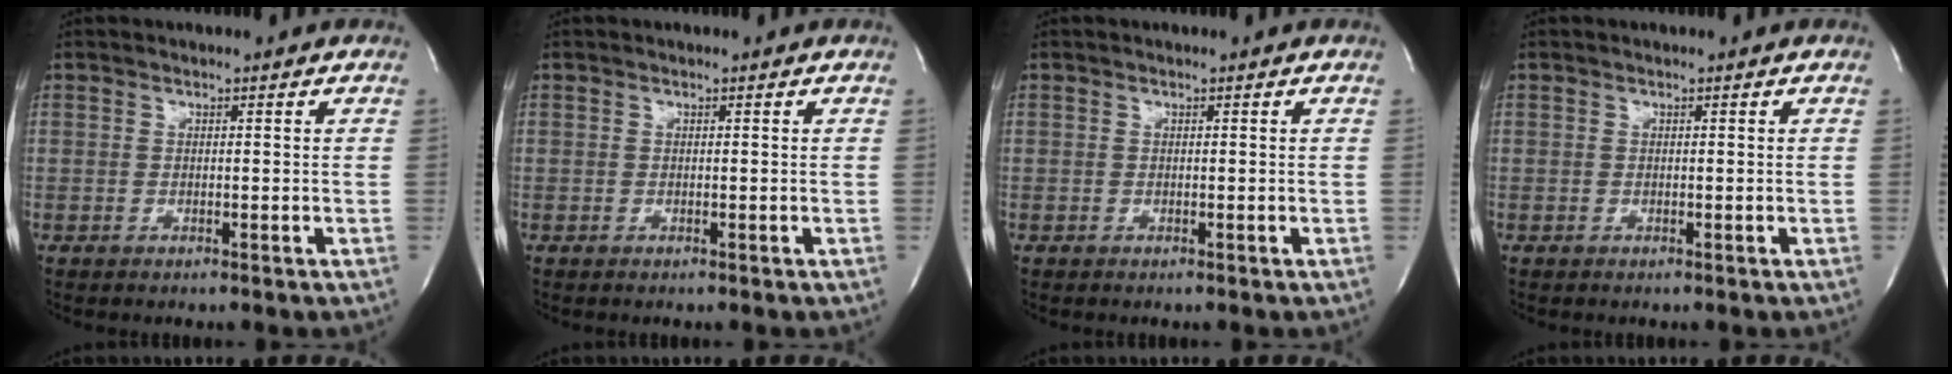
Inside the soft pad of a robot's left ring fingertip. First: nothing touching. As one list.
[{"total": 0.0}, {"total": 0.0}, {"total": 0.0}]